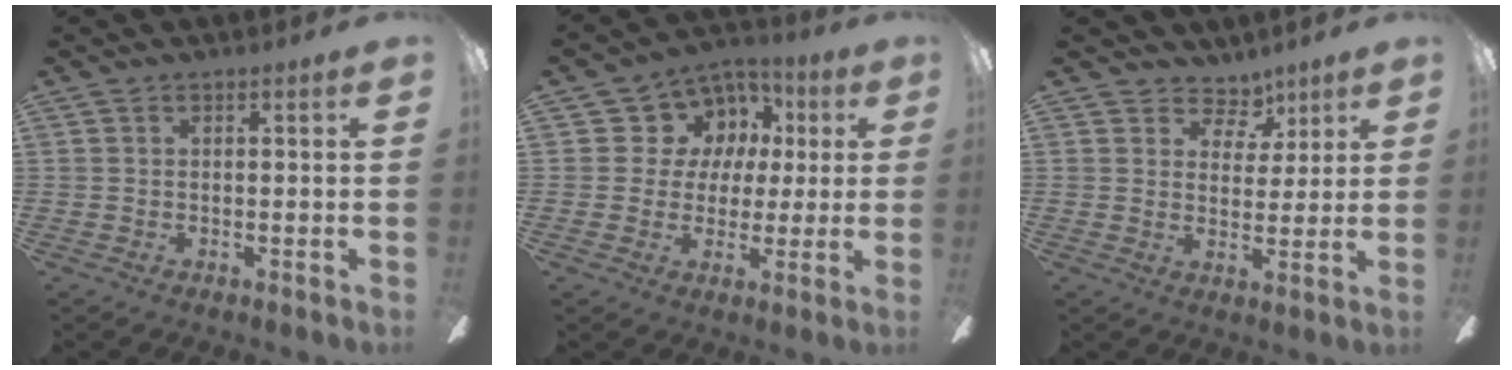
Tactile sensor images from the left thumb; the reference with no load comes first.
{"total": 9.4, "force": [2.4, 8.9, 1.8], "torque": [-0.036, -0.002, 0.049]}
{"total": 6.6, "force": [4.7, 4.2, 2.0], "torque": [-0.017, -0.031, 0.083]}